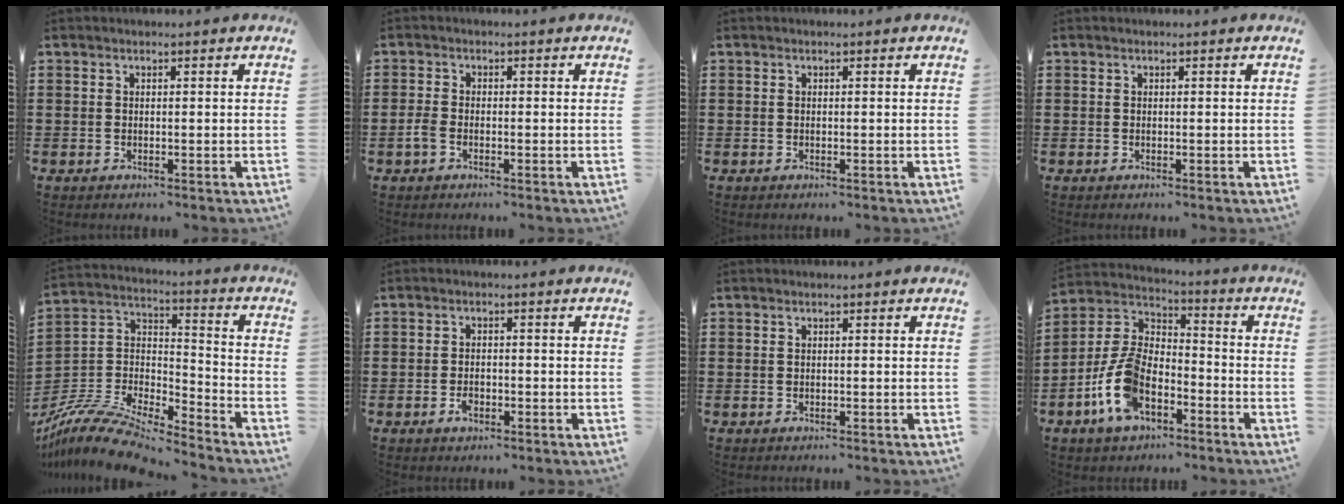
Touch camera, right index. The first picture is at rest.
{"total": 1.8, "force": [-1.0, 0.9, 1.3], "torque": [-0.040, -0.004, -0.024]}
{"total": 0.0}
{"total": 0.0}
{"total": 11.2, "force": [-10.1, 2.4, 4.1], "torque": [-0.094, 0.020, -0.204]}
{"total": 1.9, "force": [-1.0, 1.1, 1.3], "torque": [-0.025, 0.002, -0.018]}
{"total": 0.0}
{"total": 11.0, "force": [-5.5, 5.3, 7.9], "torque": [-0.195, 0.001, -0.110]}